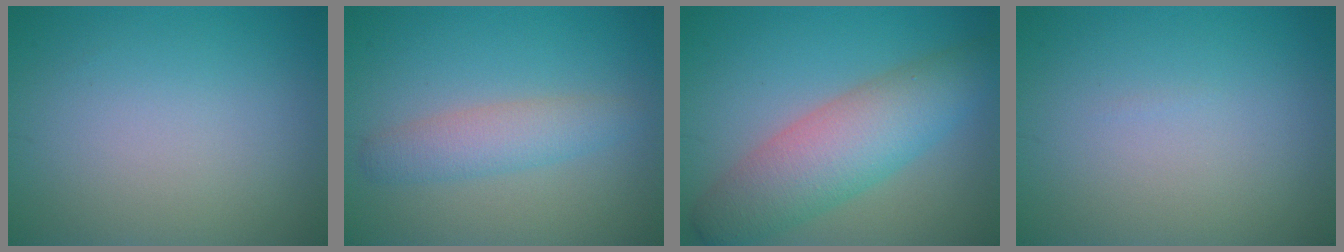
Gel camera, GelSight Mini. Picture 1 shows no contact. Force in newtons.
{"total": 3.0, "press": 3.0, "slide": 0.1}
{"total": 7.1, "press": 7.1, "slide": 0.4}
{"total": 0.0}